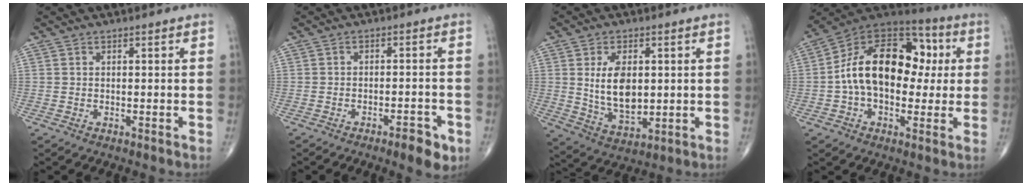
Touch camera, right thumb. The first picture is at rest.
{"total": 5.3, "force": [-3.0, 1.7, 4.0], "torque": [-0.048, 0.012, -0.040]}
{"total": 10.6, "force": [1.3, 6.1, 8.6], "torque": [-0.137, -0.021, 0.036]}
{"total": 20.7, "force": [1.3, 13.4, 15.7], "torque": [-0.231, 0.040, 0.013]}